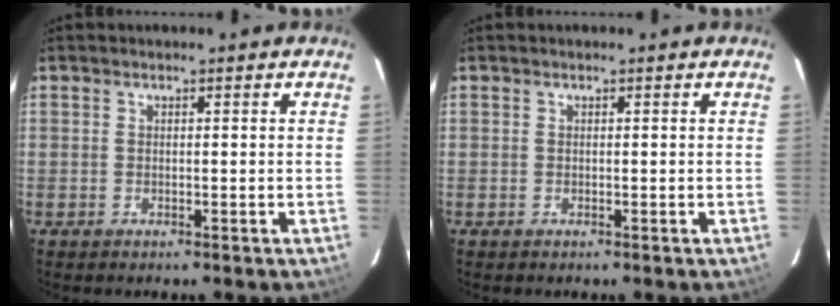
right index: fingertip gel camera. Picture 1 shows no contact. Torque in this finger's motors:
{"motor_torque": [0.00, 0.00, 0.04, -0.01]}